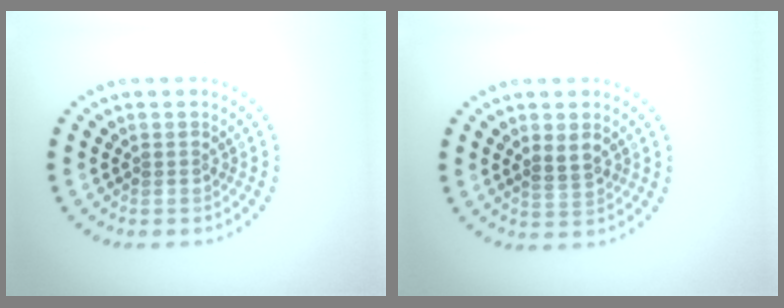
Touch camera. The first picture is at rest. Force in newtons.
{"total": 1.9, "press": 1.8, "slide": 0.5}